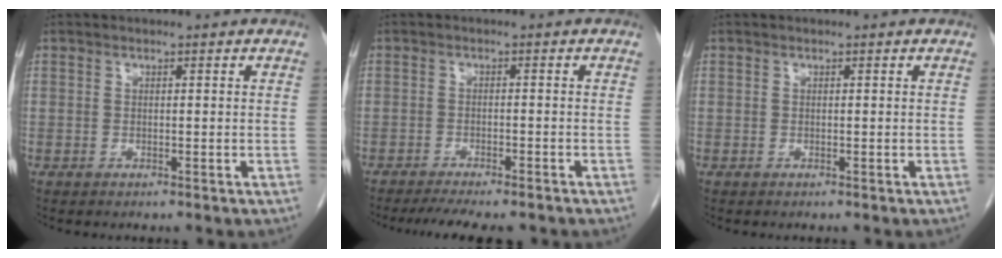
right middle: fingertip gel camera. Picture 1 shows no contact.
{"total": 8.8, "force": [-7.6, 1.7, 4.1], "torque": [-0.055, -0.010, -0.105]}
{"total": 0.0}